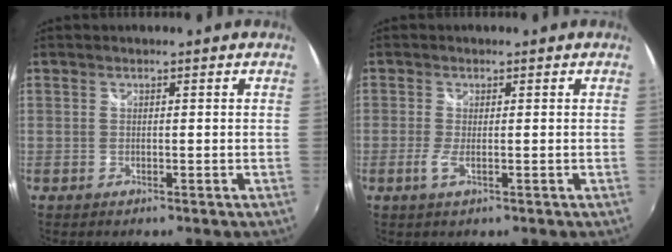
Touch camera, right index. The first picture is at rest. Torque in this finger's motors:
{"motor_torque": [0.36, -0.07, 0.19, 0.02]}